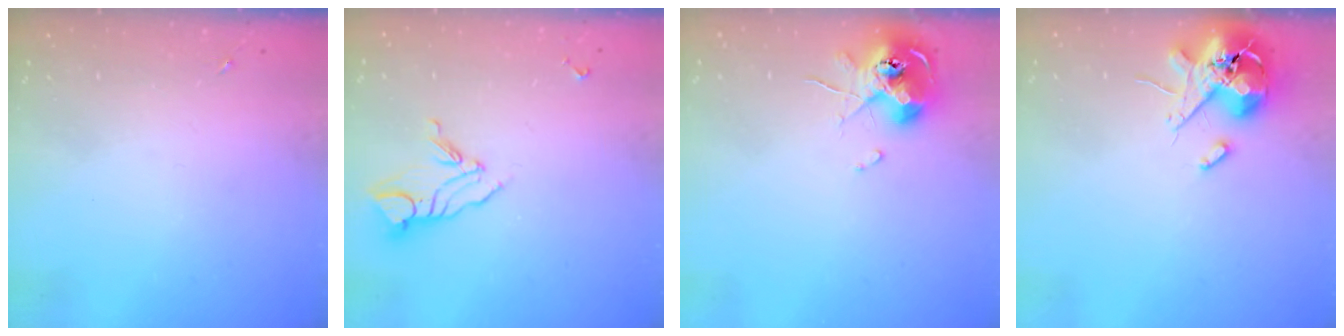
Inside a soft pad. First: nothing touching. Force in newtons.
{"total": 9.9, "press": 9.8, "slide": 0.8}
{"total": 10.0, "press": 9.9, "slide": 1.1}
{"total": 13.0, "press": 12.8, "slide": 2.1}